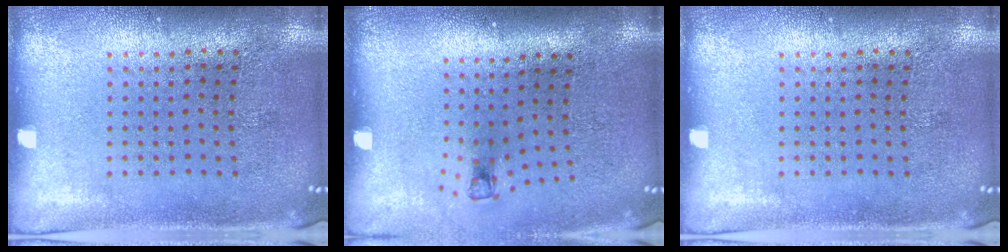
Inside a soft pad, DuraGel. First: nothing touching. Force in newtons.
{"total": 0.7, "press": 0.4, "slide": 0.6}
{"total": 0.0}